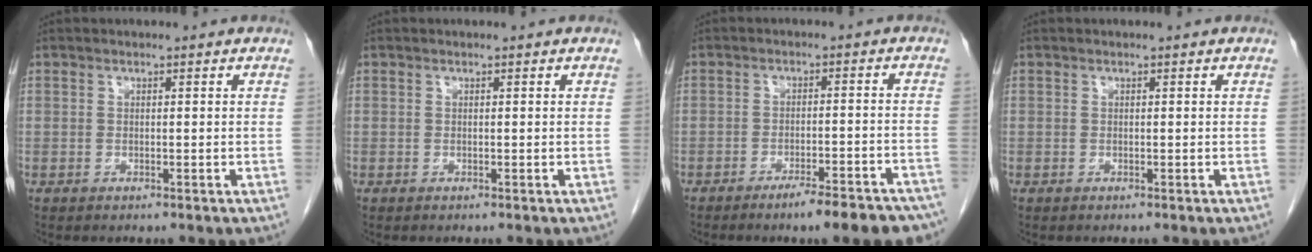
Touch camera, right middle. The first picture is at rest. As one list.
[{"total": 0.0}, {"total": 10.5, "force": [-8.5, 1.6, 6.0], "torque": [-0.056, 0.014, -0.115]}, {"total": 0.0}]